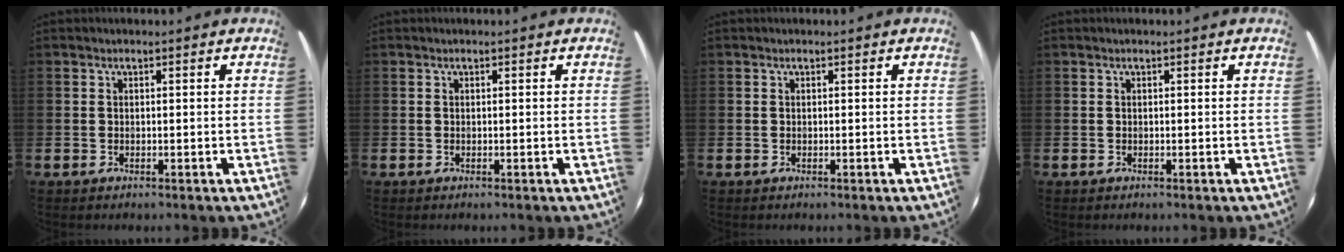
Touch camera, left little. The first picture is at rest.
{"total": 0.0}
{"total": 0.0}
{"total": 0.0}